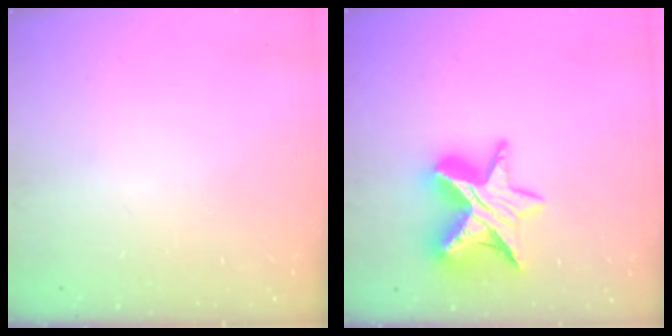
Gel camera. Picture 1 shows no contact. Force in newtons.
{"total": 15.0, "press": 15.0, "slide": 1.2}